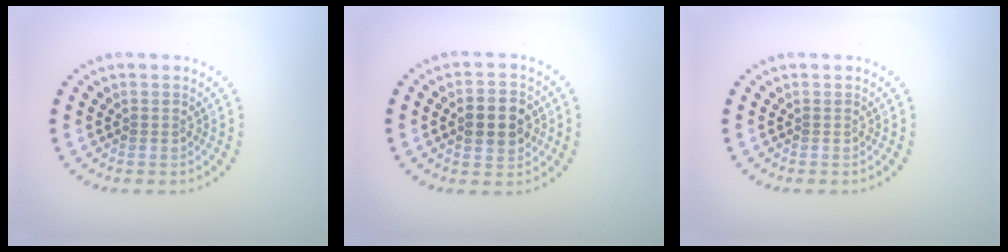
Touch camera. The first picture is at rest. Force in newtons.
{"total": 3.8, "press": 3.8, "slide": 0.3}
{"total": 0.0}